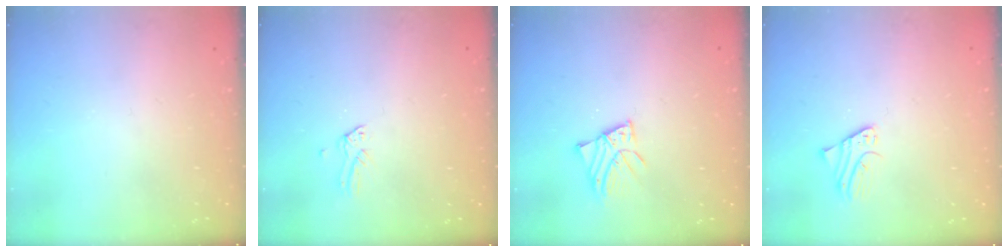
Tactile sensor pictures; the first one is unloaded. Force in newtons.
{"total": 0.0}
{"total": 3.0, "press": 3.0, "slide": 0.5}
{"total": 1.9, "press": 1.9, "slide": 0.1}